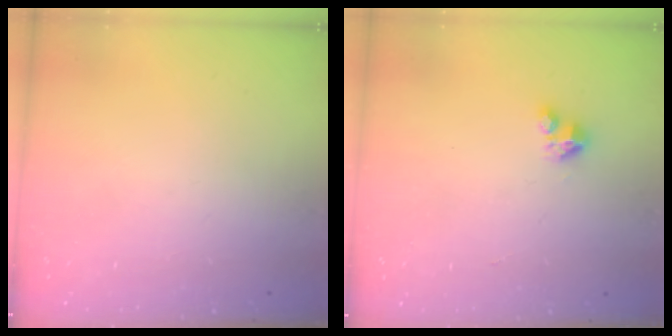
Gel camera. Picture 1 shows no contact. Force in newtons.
{"total": 2.8, "press": 2.8, "slide": 0.2}